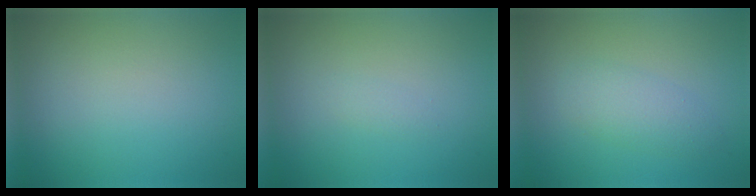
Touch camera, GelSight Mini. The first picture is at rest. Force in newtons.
{"total": 0.6, "press": 0.6, "slide": 0.0}
{"total": 2.6, "press": 2.6, "slide": 0.1}